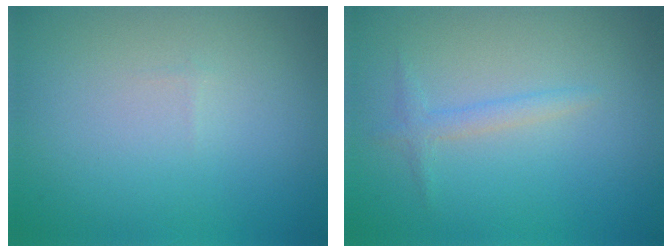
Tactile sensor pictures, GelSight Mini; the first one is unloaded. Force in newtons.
{"total": 1.3, "press": 1.3, "slide": 0.0}